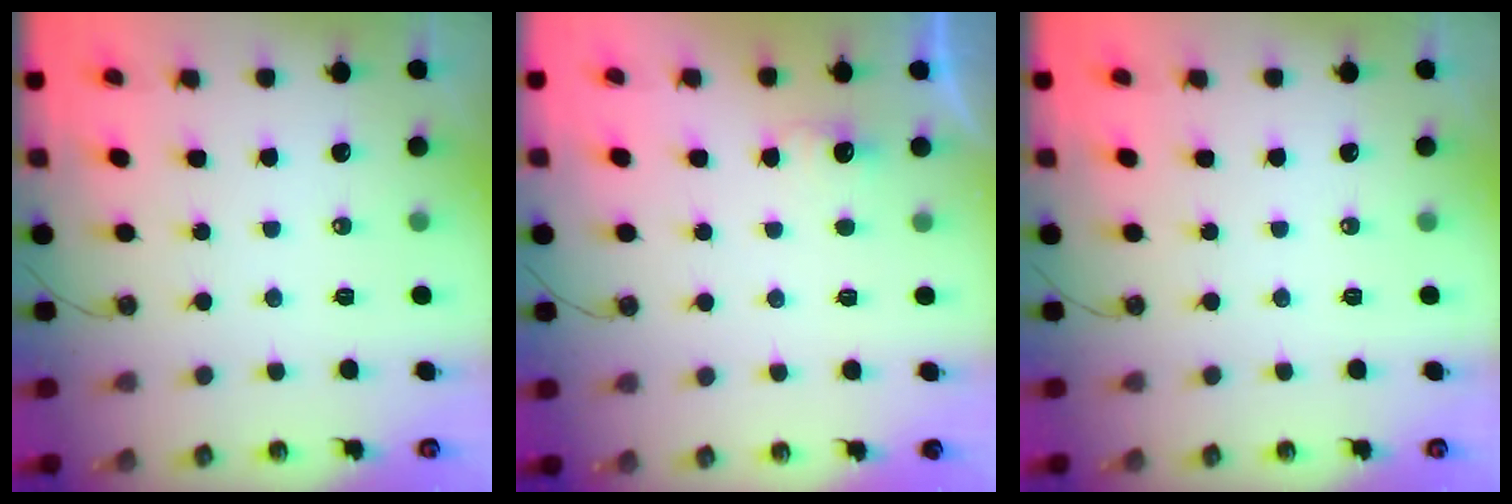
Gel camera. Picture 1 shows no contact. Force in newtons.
{"total": 2.6, "press": 2.4, "slide": 0.8}
{"total": 0.0}